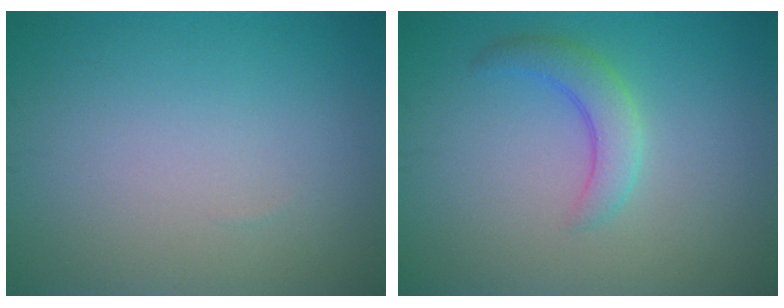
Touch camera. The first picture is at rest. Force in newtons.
{"total": 2.9, "press": 2.9, "slide": 0.2}